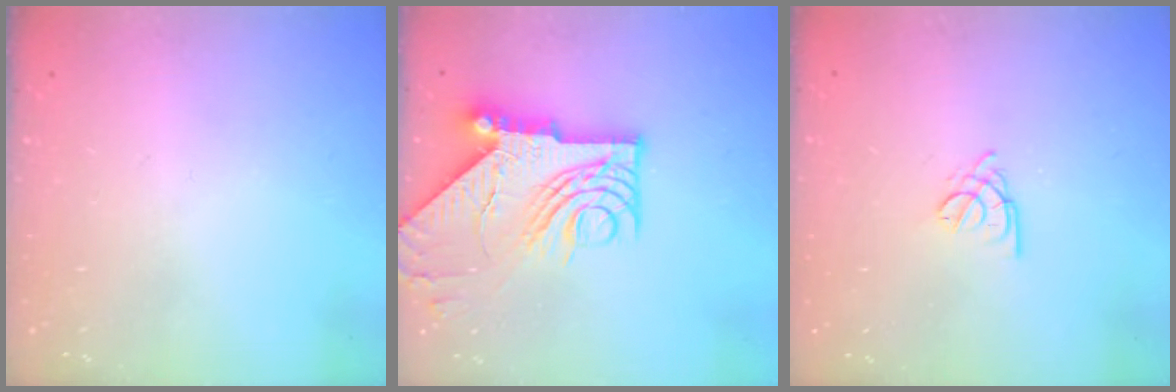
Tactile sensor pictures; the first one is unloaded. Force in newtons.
{"total": 17.7, "press": 17.6, "slide": 1.7}
{"total": 1.6, "press": 1.5, "slide": 0.5}